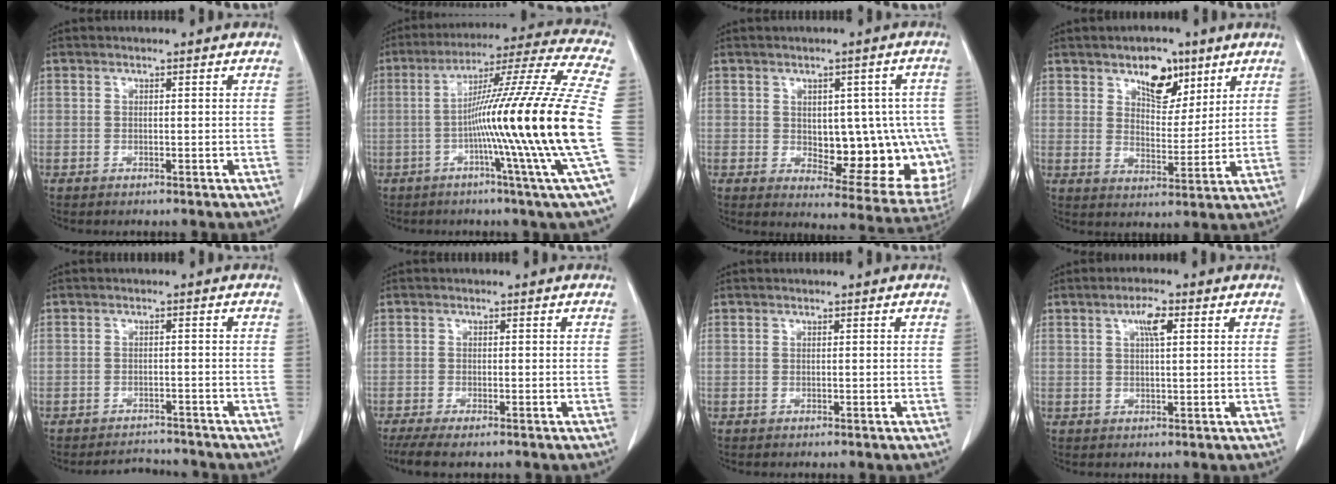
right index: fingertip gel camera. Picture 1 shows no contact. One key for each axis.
{"total": 22.8, "fx": -3.2, "fy": -3.2, "fz": 22.3, "tx": -0.315, "ty": -0.007, "tz": -0.078}
{"total": 14.9, "fx": -1.0, "fy": 7.2, "fz": 13.1, "tx": -0.121, "ty": 0.010, "tz": 0.013}
{"total": 7.7, "fx": 4.7, "fy": 4.2, "fz": 4.4, "tx": -0.063, "ty": 0.003, "tz": 0.079}
{"total": 3.7, "fx": -3.6, "fy": 0.8, "fz": -0.4, "tx": 0.005, "ty": 0.001, "tz": -0.053}
{"total": 5.4, "fx": -4.1, "fy": 1.0, "fz": 3.4, "tx": -0.056, "ty": -0.013, "tz": -0.065}
{"total": 0.0}
{"total": 3.3, "fx": 1.2, "fy": 0.6, "fz": 3.0, "tx": -0.057, "ty": 0.003, "tz": 0.021}